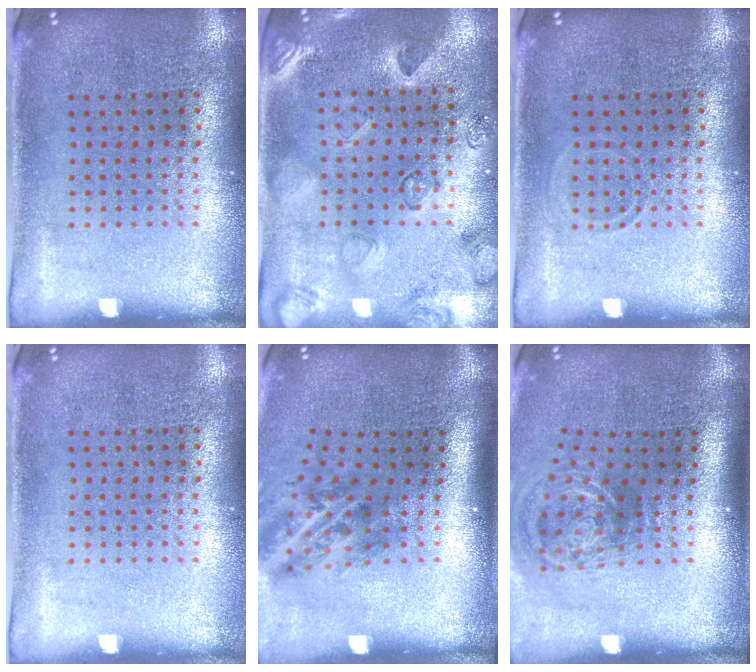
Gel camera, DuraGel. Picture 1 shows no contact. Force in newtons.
{"total": 2.3, "press": 2.0, "slide": 1.1}
{"total": 0.7, "press": 0.6, "slide": 0.3}
{"total": 0.0}
{"total": 2.1, "press": 1.3, "slide": 1.6}
{"total": 2.2, "press": 1.4, "slide": 1.7}